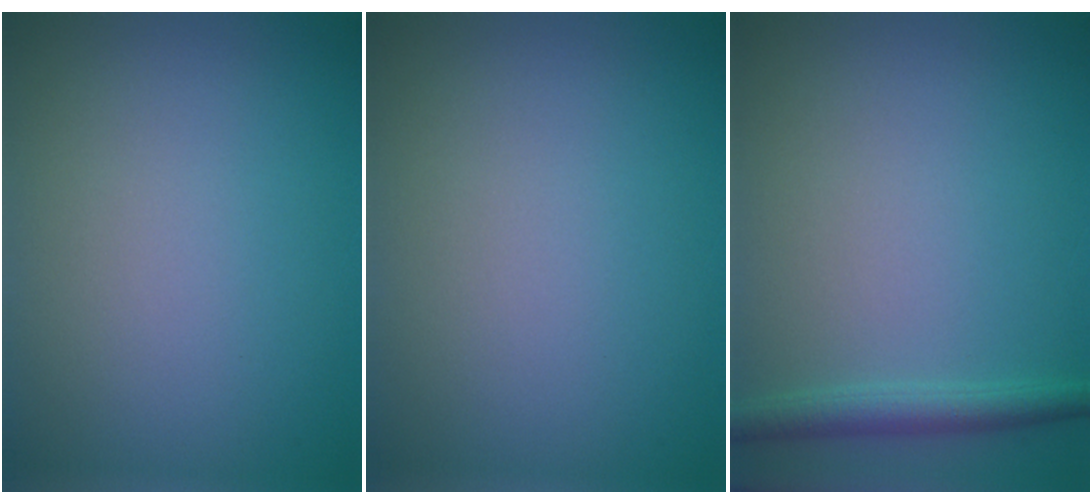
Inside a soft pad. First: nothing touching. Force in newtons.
{"total": 0.0}
{"total": 2.3, "press": 2.3, "slide": 0.1}